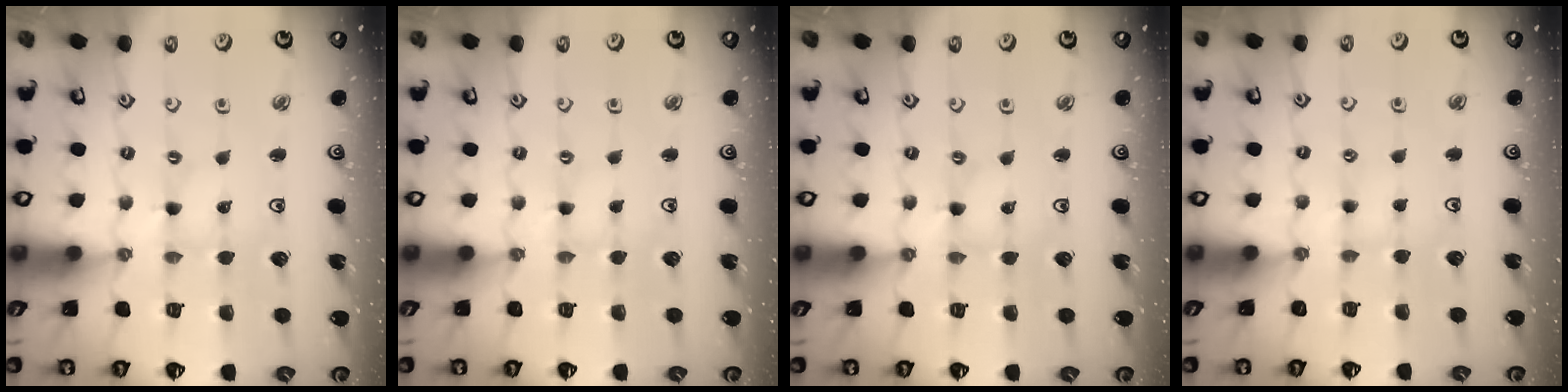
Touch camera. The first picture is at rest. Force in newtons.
{"total": 0.0}
{"total": 0.0}
{"total": 2.1, "press": 2.1, "slide": 0.4}